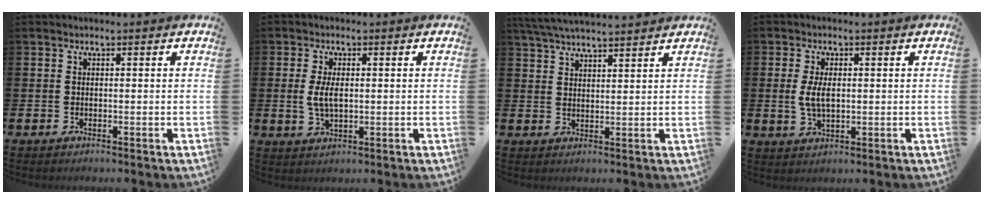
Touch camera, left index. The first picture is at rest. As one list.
[{"total": 3.8, "force": [0.3, 1.8, 3.3], "torque": [-0.053, 0.002, 0.001]}, {"total": 4.5, "force": [4.4, 0.1, 1.0], "torque": [-0.041, -0.012, 0.082]}, {"total": 4.0, "force": [0.4, 2.0, 3.4], "torque": [-0.056, 0.003, 0.003]}]